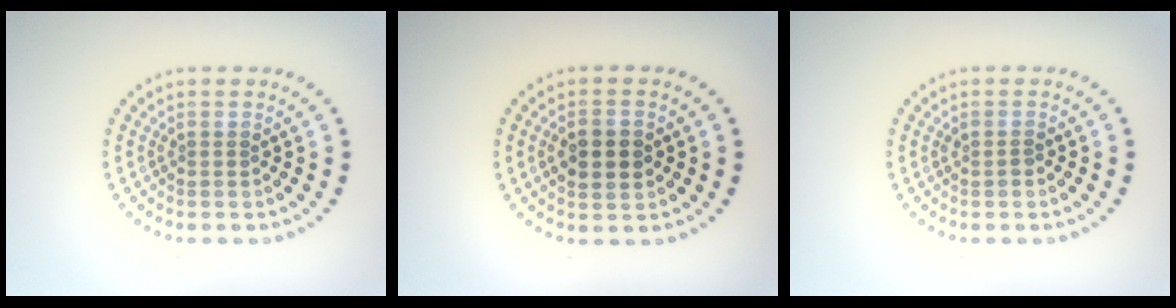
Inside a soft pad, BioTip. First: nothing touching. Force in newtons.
{"total": 3.7, "press": 3.7, "slide": 0.2}
{"total": 0.7, "press": 0.7, "slide": 0.2}